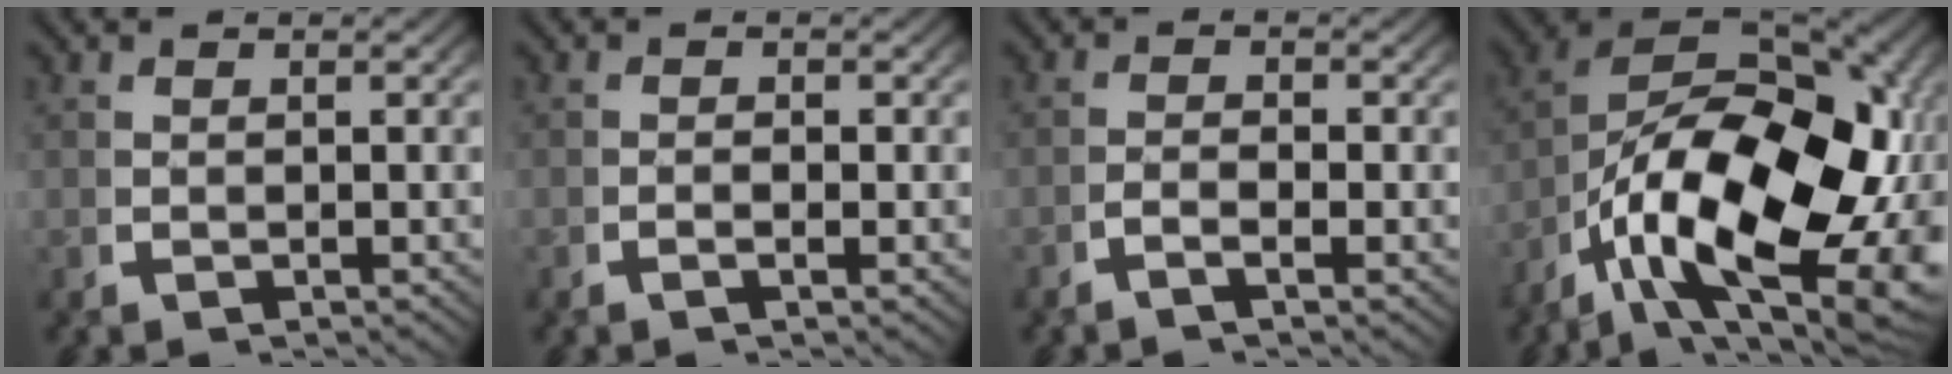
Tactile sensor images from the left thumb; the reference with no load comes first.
{"total": 0.8, "force": [-0.3, 0.2, 0.7], "torque": [-0.017, 0.001, -0.011]}
{"total": 1.6, "force": [-0.7, 0.1, 1.4], "torque": [-0.032, -0.004, -0.019]}
{"total": 23.1, "force": [-2.1, 14.6, 17.8], "torque": [-0.343, -0.066, -0.008]}